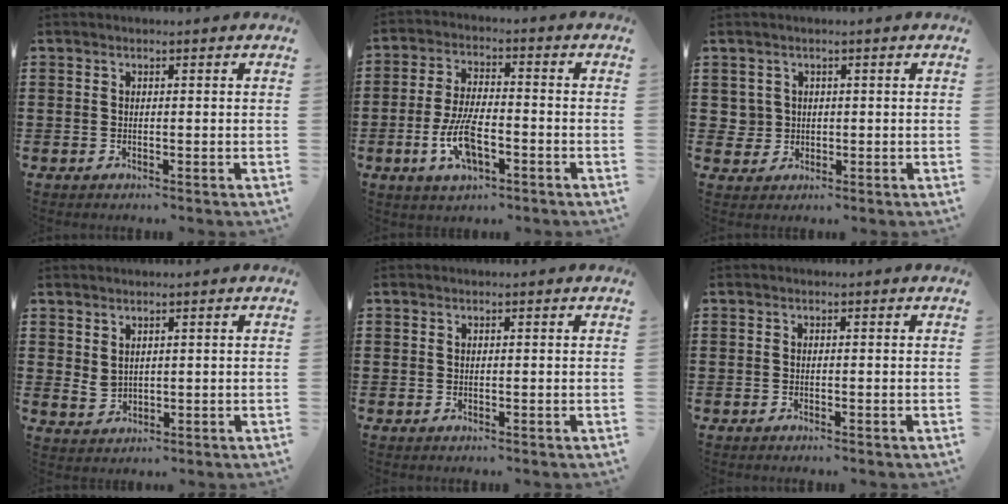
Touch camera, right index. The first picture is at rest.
{"total": 8.4, "force": [-2.9, 3.5, 7.0], "torque": [-0.161, -0.007, -0.058]}
{"total": 2.2, "force": [0.4, 2.2, 0.3], "torque": [-0.015, 0.010, 0.007]}
{"total": 2.1, "force": [1.5, 1.1, 0.9], "torque": [-0.022, 0.003, 0.030]}
{"total": 0.0}
{"total": 0.0}